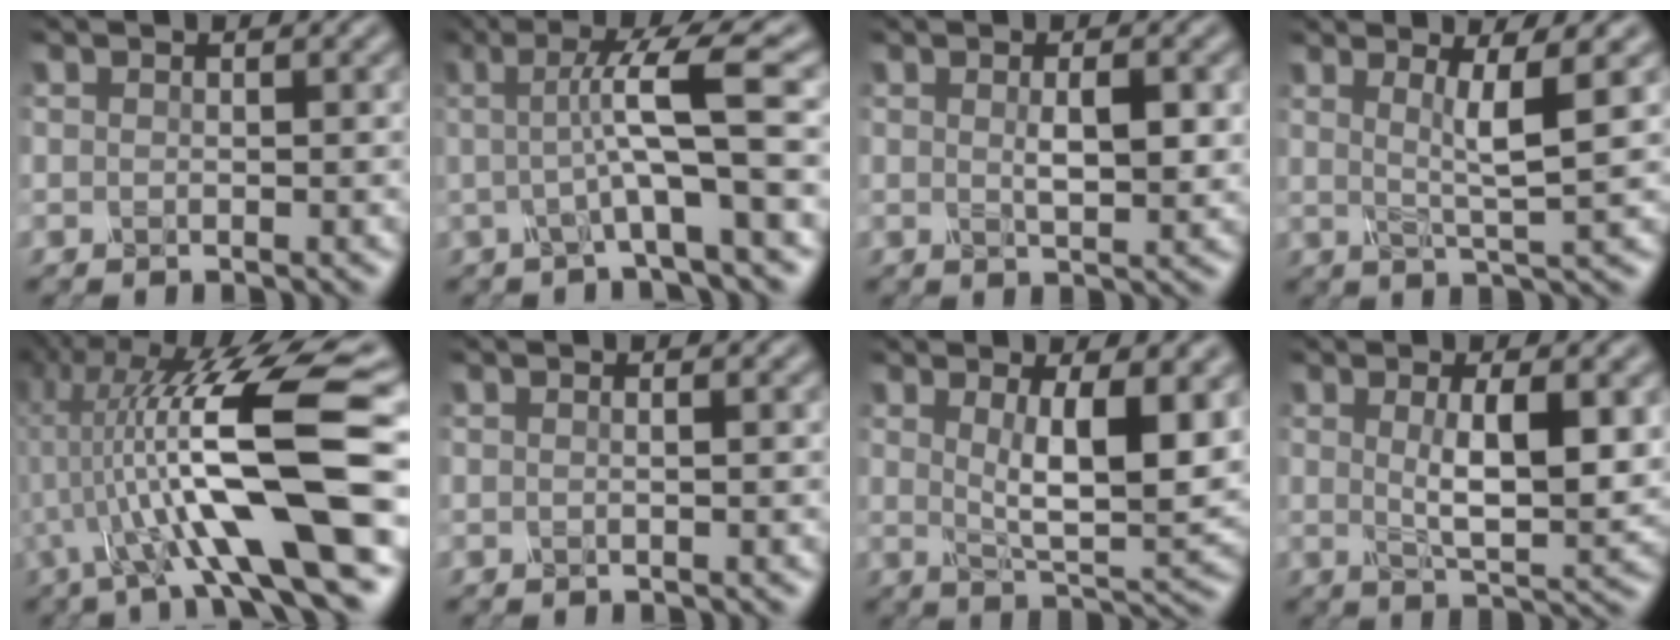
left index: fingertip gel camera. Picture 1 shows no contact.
{"total": 6.0, "force": [0.0, 0.5, 6.0], "torque": [-0.105, 0.003, 0.001]}
{"total": 2.9, "force": [0.3, 0.6, 2.8], "torque": [-0.050, -0.003, 0.011]}
{"total": 4.1, "force": [1.0, 0.2, 3.9], "torque": [-0.076, -0.001, 0.025]}
{"total": 14.7, "force": [-1.7, 2.8, 14.3], "torque": [-0.267, 0.023, -0.020]}
{"total": 1.5, "force": [0.3, 0.9, 1.2], "torque": [-0.005, 0.004, -0.021]}
{"total": 7.4, "force": [1.8, 2.0, 6.9], "torque": [-0.114, -0.013, 0.039]}
{"total": 5.8, "force": [0.9, 1.4, 5.5], "torque": [-0.092, -0.006, 0.022]}